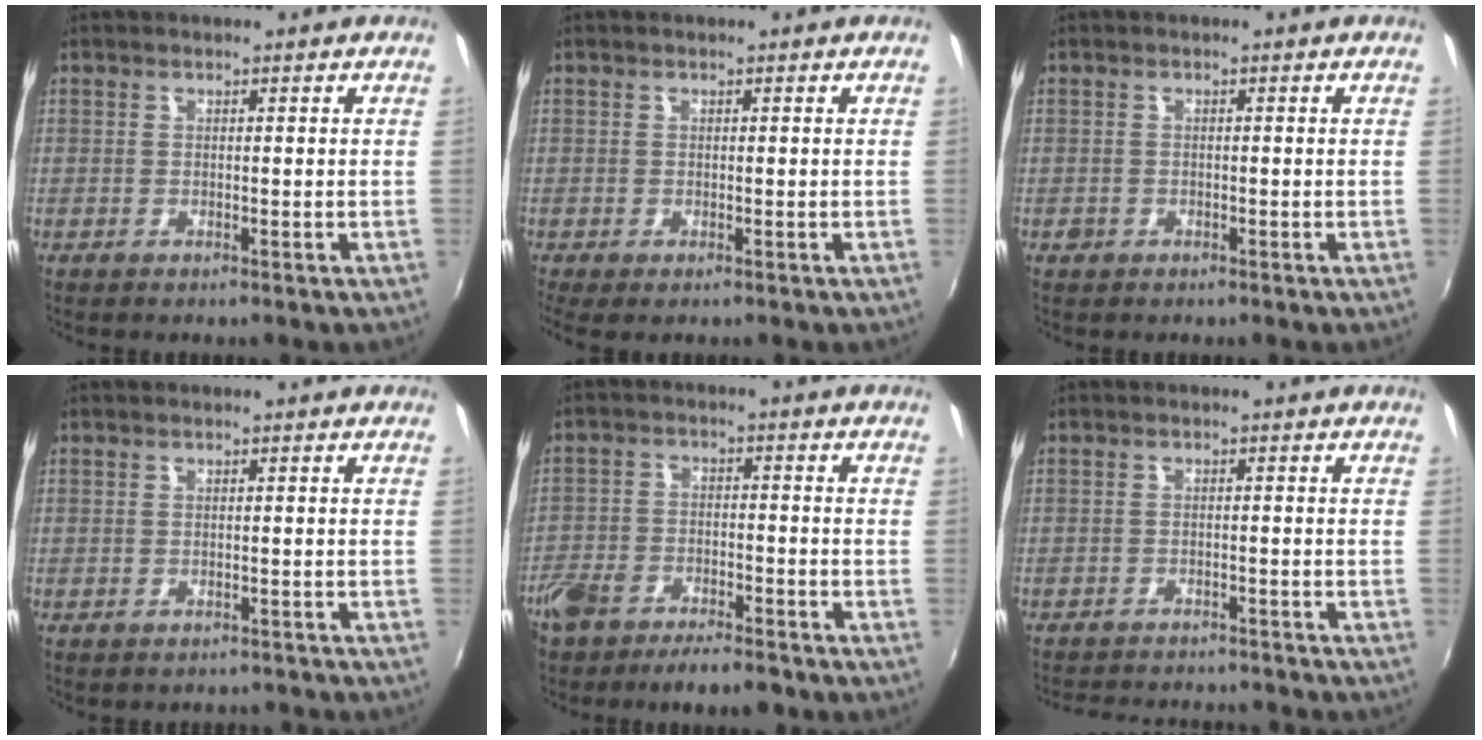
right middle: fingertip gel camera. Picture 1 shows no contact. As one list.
[{"total": 1.4, "force": [-0.4, 0.3, 1.3], "torque": [-0.025, -0.005, -0.005]}, {"total": 1.3, "force": [-0.7, 1.0, 0.3], "torque": [-0.008, -0.002, -0.011]}, {"total": 2.8, "force": [-2.5, 1.3, 0.7], "torque": [-0.011, -0.008, -0.028]}, {"total": 10.1, "force": [-7.8, 4.2, 4.9], "torque": [-0.119, -0.008, -0.135]}, {"total": 10.0, "force": [-9.1, 2.4, 3.2], "torque": [-0.077, -0.009, -0.129]}]